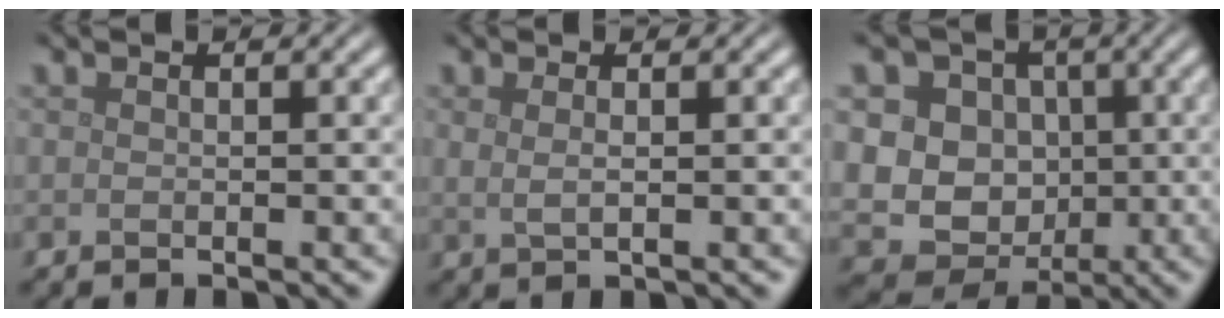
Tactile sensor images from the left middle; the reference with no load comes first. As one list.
[{"total": 1.6, "force": [0.5, 0.6, 1.4], "torque": [-0.021, -0.005, 0.006]}, {"total": 13.9, "force": [0.9, 12.8, 5.3], "torque": [-0.113, 0.018, -0.002]}]